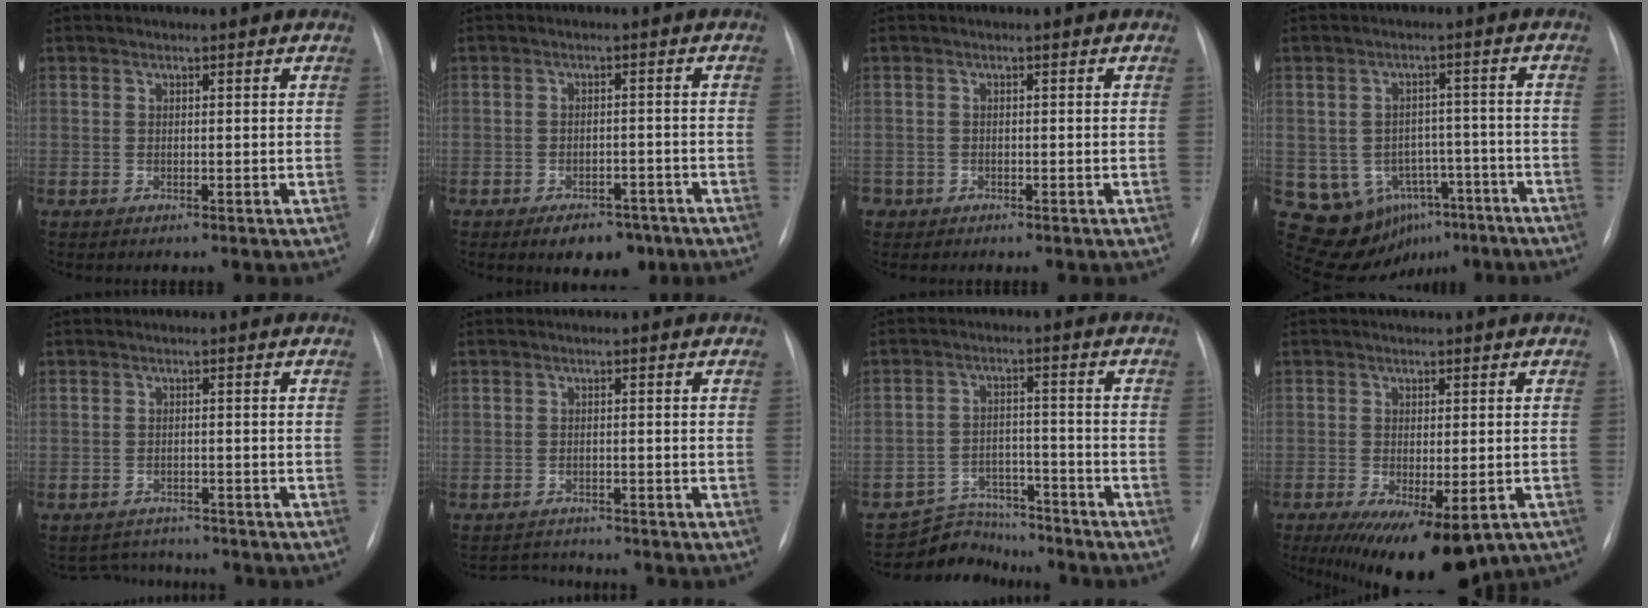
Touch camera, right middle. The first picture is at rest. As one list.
[{"total": 6.3, "force": [-4.5, 3.2, 3.1], "torque": [-0.040, 0.004, -0.059]}, {"total": 1.2, "force": [-0.8, 1.0, 0.1], "torque": [-0.002, 0.005, -0.013]}, {"total": 11.4, "force": [-5.6, 9.1, 4.0], "torque": [-0.053, 0.036, -0.065]}, {"total": 4.5, "force": [-4.3, 1.4, -0.2], "torque": [0.001, 0.008, -0.060]}, {"total": 2.9, "force": [-2.6, 0.8, -0.7], "torque": [0.006, -0.007, -0.041]}, {"total": 7.7, "force": [-7.3, 2.3, -1.1], "torque": [0.020, 0.029, -0.121]}, {"total": 13.1, "force": [-8.3, 4.6, 9.1], "torque": [-0.116, -0.028, -0.111]}]